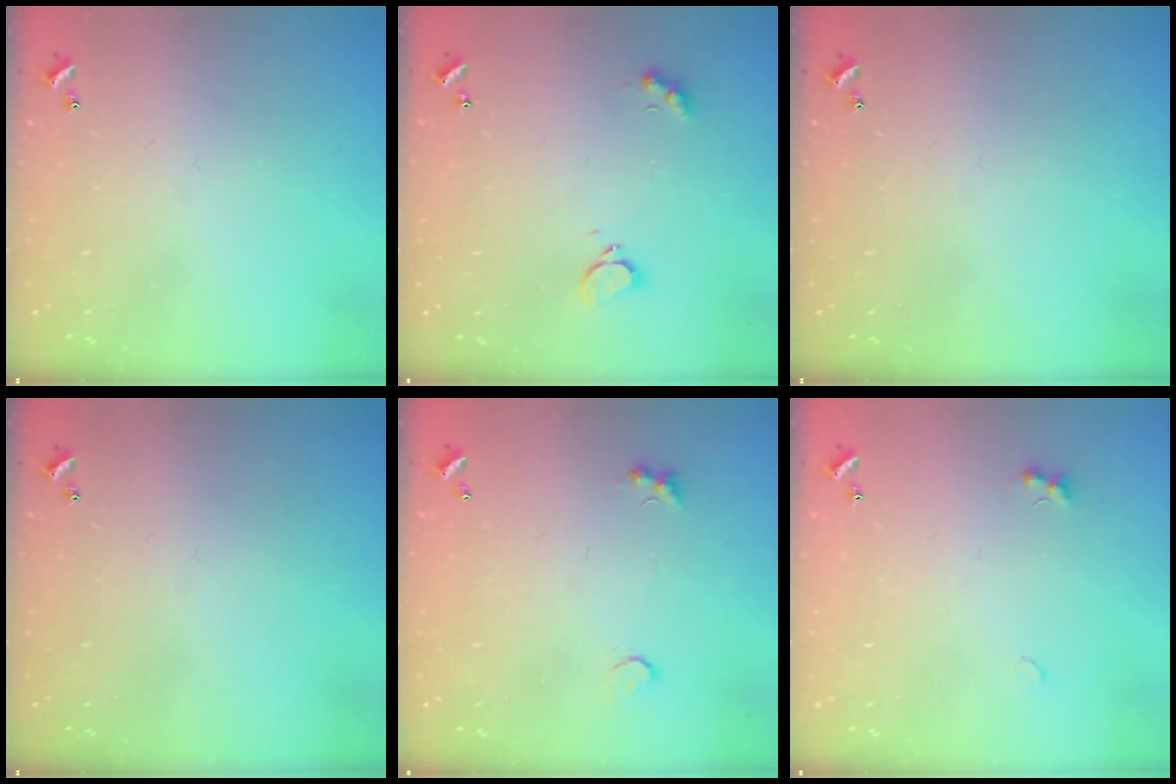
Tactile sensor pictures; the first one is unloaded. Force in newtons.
{"total": 2.9, "press": 2.9, "slide": 0.6}
{"total": 0.0}
{"total": 0.0}
{"total": 1.4, "press": 1.1, "slide": 0.9}
{"total": 1.8, "press": 1.7, "slide": 0.4}